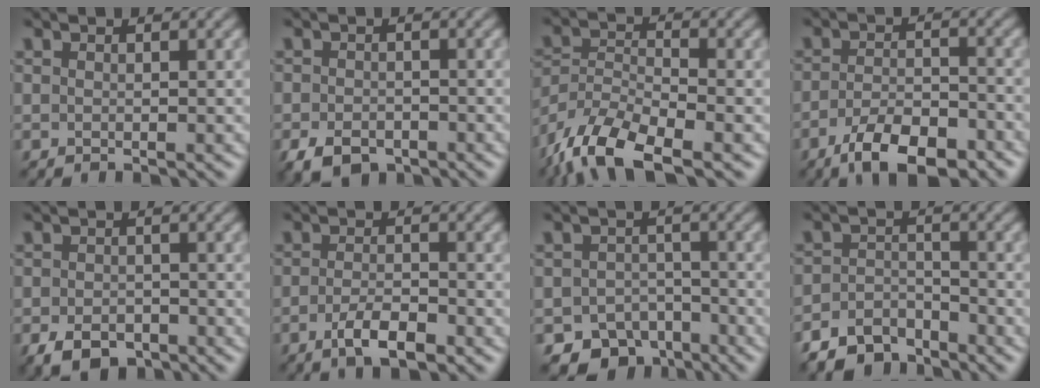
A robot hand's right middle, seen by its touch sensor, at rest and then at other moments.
{"total": 3.6, "force": [-2.4, 2.2, 1.6], "torque": [-0.031, -0.005, -0.044]}
{"total": 9.0, "force": [-6.9, 3.0, 5.0], "torque": [-0.096, -0.003, -0.140]}
{"total": 7.0, "force": [-4.8, 2.6, 4.4], "torque": [-0.075, -0.004, -0.082]}
{"total": 3.9, "force": [-2.6, 2.3, 1.8], "torque": [-0.032, -0.004, -0.048]}
{"total": 3.5, "force": [-2.2, 1.1, 2.5], "torque": [-0.052, -0.001, -0.039]}
{"total": 5.1, "force": [-3.7, 3.4, 1.0], "torque": [-0.005, -0.006, -0.057]}
{"total": 4.5, "force": [-4.0, 2.0, 0.9], "torque": [-0.014, -0.001, -0.079]}